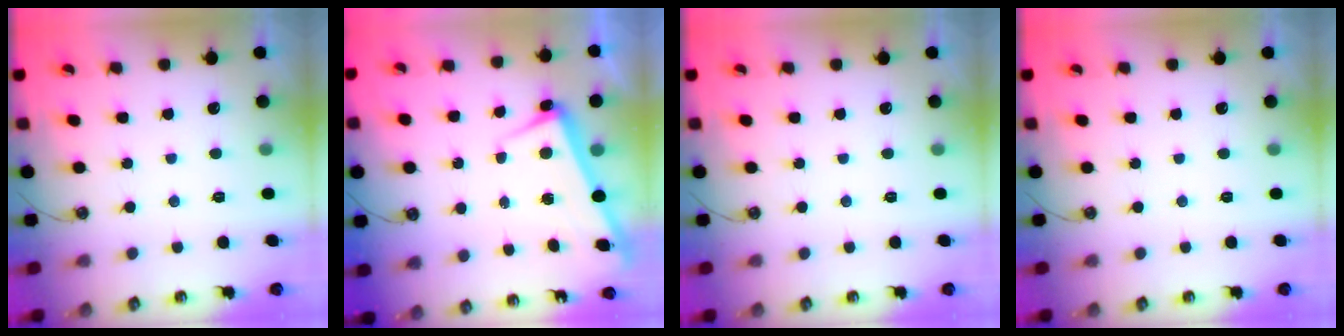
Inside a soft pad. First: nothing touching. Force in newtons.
{"total": 2.2, "press": 2.0, "slide": 0.8}
{"total": 0.0}
{"total": 0.0}